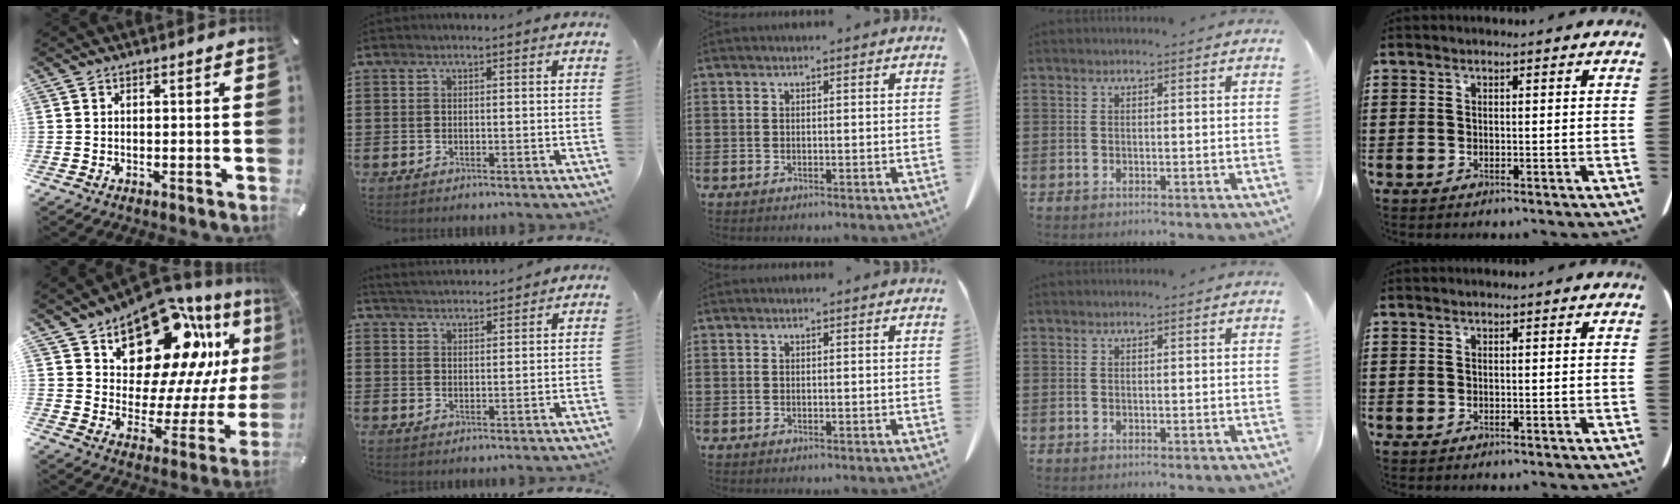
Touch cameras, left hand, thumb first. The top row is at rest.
{"thumb": {"total": 20.8, "force": [13.7, 11.6, 10.5], "torque": [-0.142, -0.100, 0.236]}, "index": {"total": 3.0, "force": [3.0, -0.2, -0.1], "torque": [-0.009, -0.010, 0.055]}}